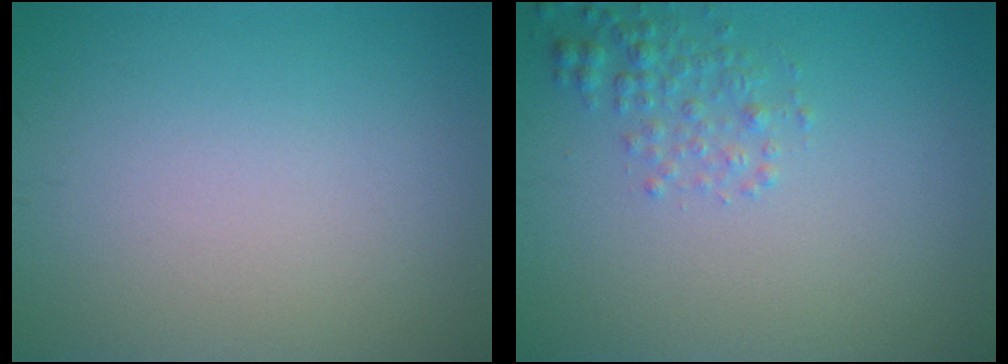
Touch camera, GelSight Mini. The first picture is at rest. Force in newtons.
{"total": 1.9, "press": 1.9, "slide": 0.1}